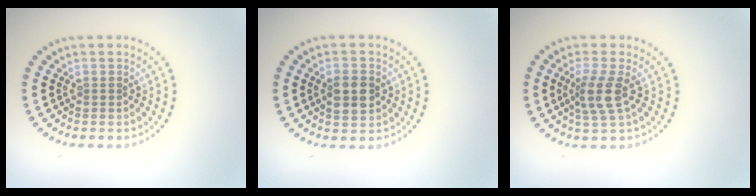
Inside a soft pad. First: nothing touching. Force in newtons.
{"total": 3.0, "press": 3.0, "slide": 0.1}
{"total": 2.9, "press": 2.3, "slide": 1.8}